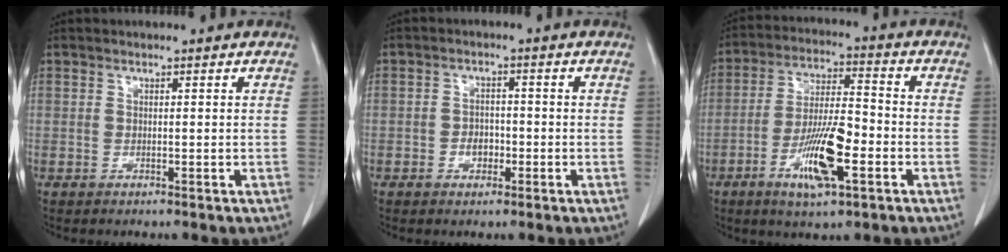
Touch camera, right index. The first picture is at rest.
{"total": 2.6, "force": [-1.1, 1.9, 1.6], "torque": [-0.019, 0.006, -0.015]}
{"total": 11.7, "force": [-4.5, 2.4, 10.5], "torque": [-0.198, -0.005, -0.080]}